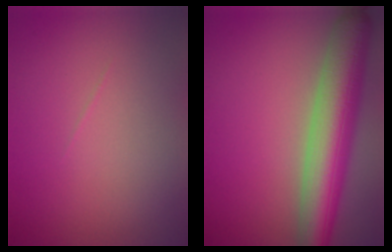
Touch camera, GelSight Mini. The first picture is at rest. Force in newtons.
{"total": 8.6, "press": 8.5, "slide": 0.6}